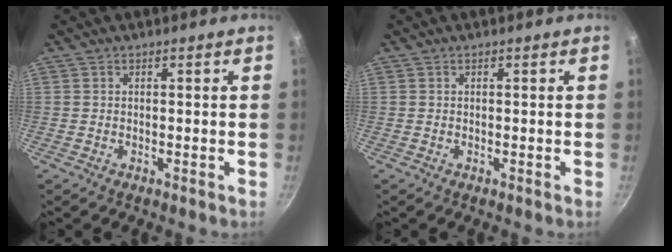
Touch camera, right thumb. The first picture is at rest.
{"total": 0.0}